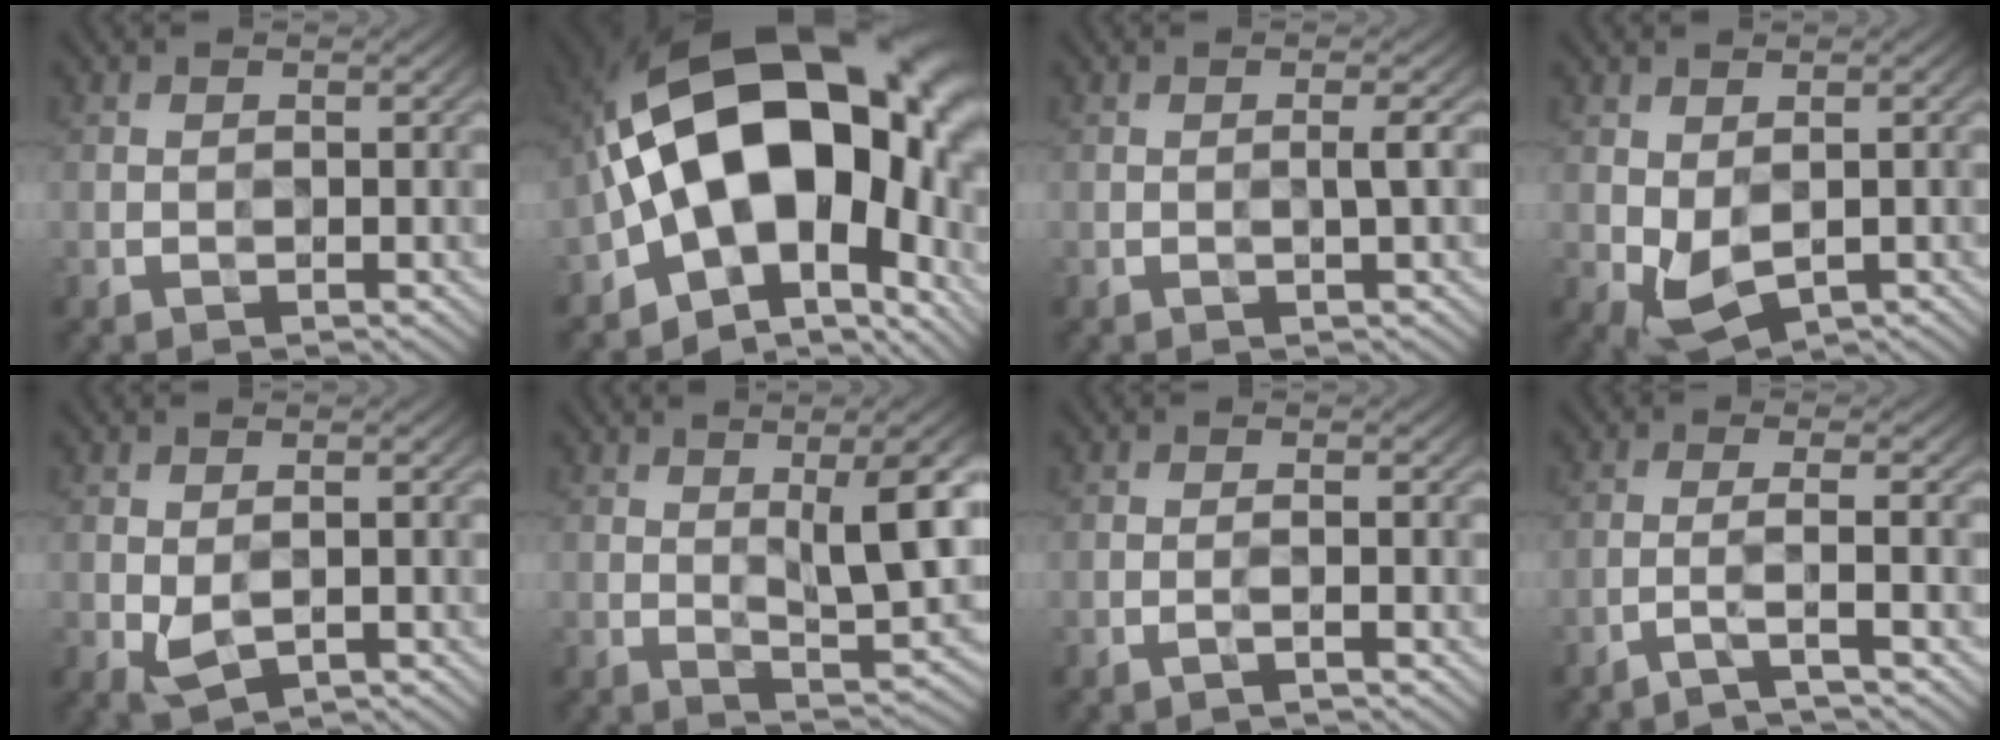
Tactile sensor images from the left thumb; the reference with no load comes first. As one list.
[{"total": 19.8, "force": [-1.4, 11.4, 16.1], "torque": [-0.275, -0.007, -0.017]}, {"total": 1.3, "force": [-0.1, -0.1, 1.3], "torque": [-0.021, 0.004, -0.002]}, {"total": 2.5, "force": [0.0, 1.7, 1.8], "torque": [-0.051, -0.002, 0.003]}, {"total": 1.9, "force": [-0.4, 1.1, 1.4], "torque": [-0.036, -0.005, -0.002]}, {"total": 9.8, "force": [1.8, 2.5, 9.2], "torque": [-0.136, 0.015, 0.032]}, {"total": 0.9, "force": [-0.7, -0.1, 0.4], "torque": [-0.003, 0.006, -0.020]}, {"total": 2.8, "force": [-2.2, 0.0, 1.8], "torque": [-0.015, 0.017, -0.063]}]